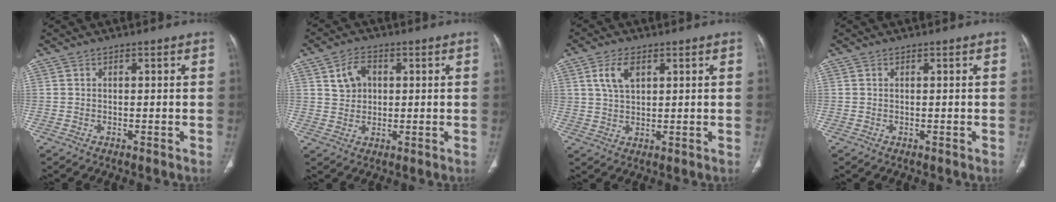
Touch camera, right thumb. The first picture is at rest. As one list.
[{"total": 5.5, "force": [1.6, 4.2, 3.2], "torque": [-0.041, 0.000, 0.029]}, {"total": 5.5, "force": [2.3, 3.1, 3.9], "torque": [-0.072, -0.005, 0.046]}, {"total": 0.0}]